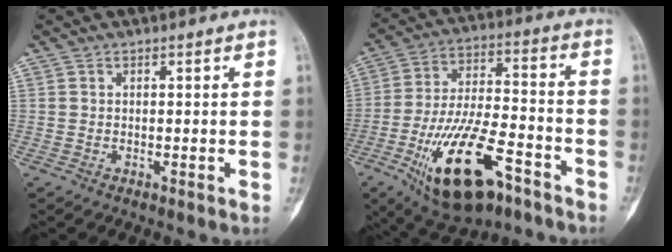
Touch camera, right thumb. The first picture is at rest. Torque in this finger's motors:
{"motor_torque": [0.79, 0.78, 1.77, -1.01, 0.51]}